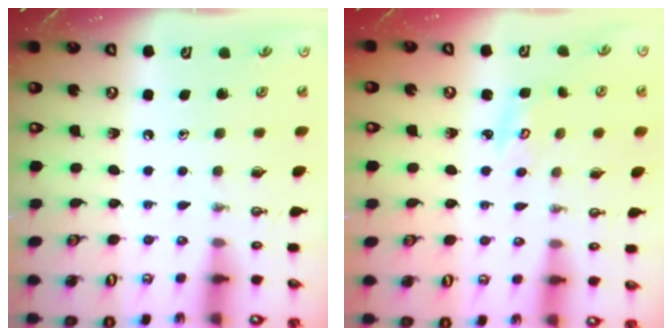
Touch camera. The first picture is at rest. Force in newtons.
{"total": 2.7, "press": 2.7, "slide": 0.3}